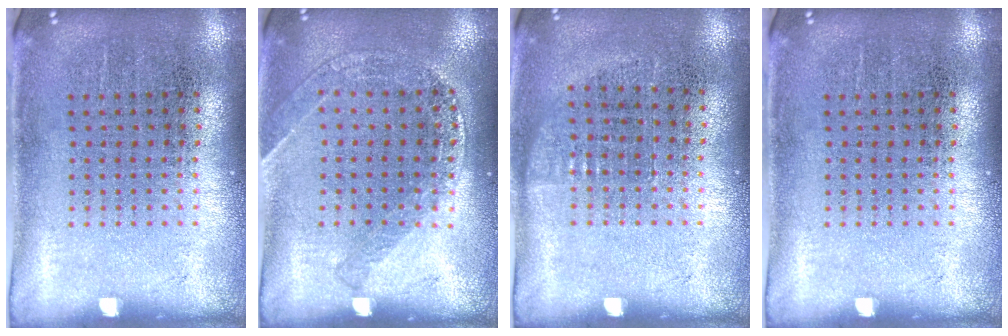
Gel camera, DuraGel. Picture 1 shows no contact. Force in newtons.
{"total": 1.3, "press": 1.3, "slide": 0.1}
{"total": 0.7, "press": 0.6, "slide": 0.3}
{"total": 0.0}